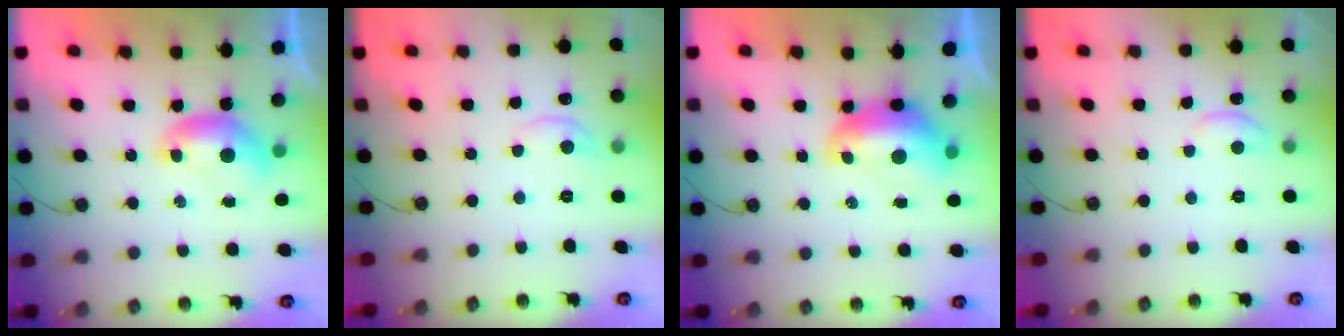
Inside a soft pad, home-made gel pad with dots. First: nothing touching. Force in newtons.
{"total": 0.0}
{"total": 2.6, "press": 2.5, "slide": 0.7}
{"total": 0.7, "press": 0.5, "slide": 0.4}